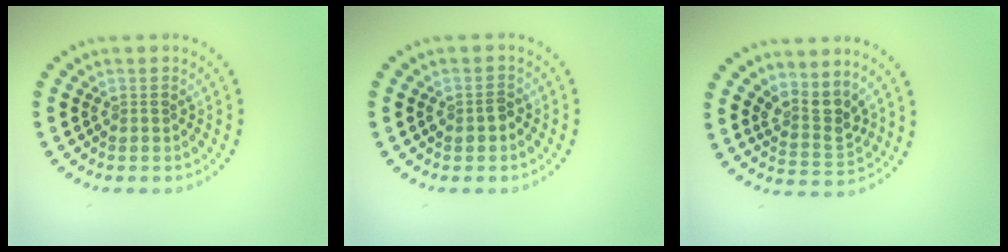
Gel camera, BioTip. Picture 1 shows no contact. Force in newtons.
{"total": 1.1, "press": 1.1, "slide": 0.2}
{"total": 2.8, "press": 2.1, "slide": 1.9}